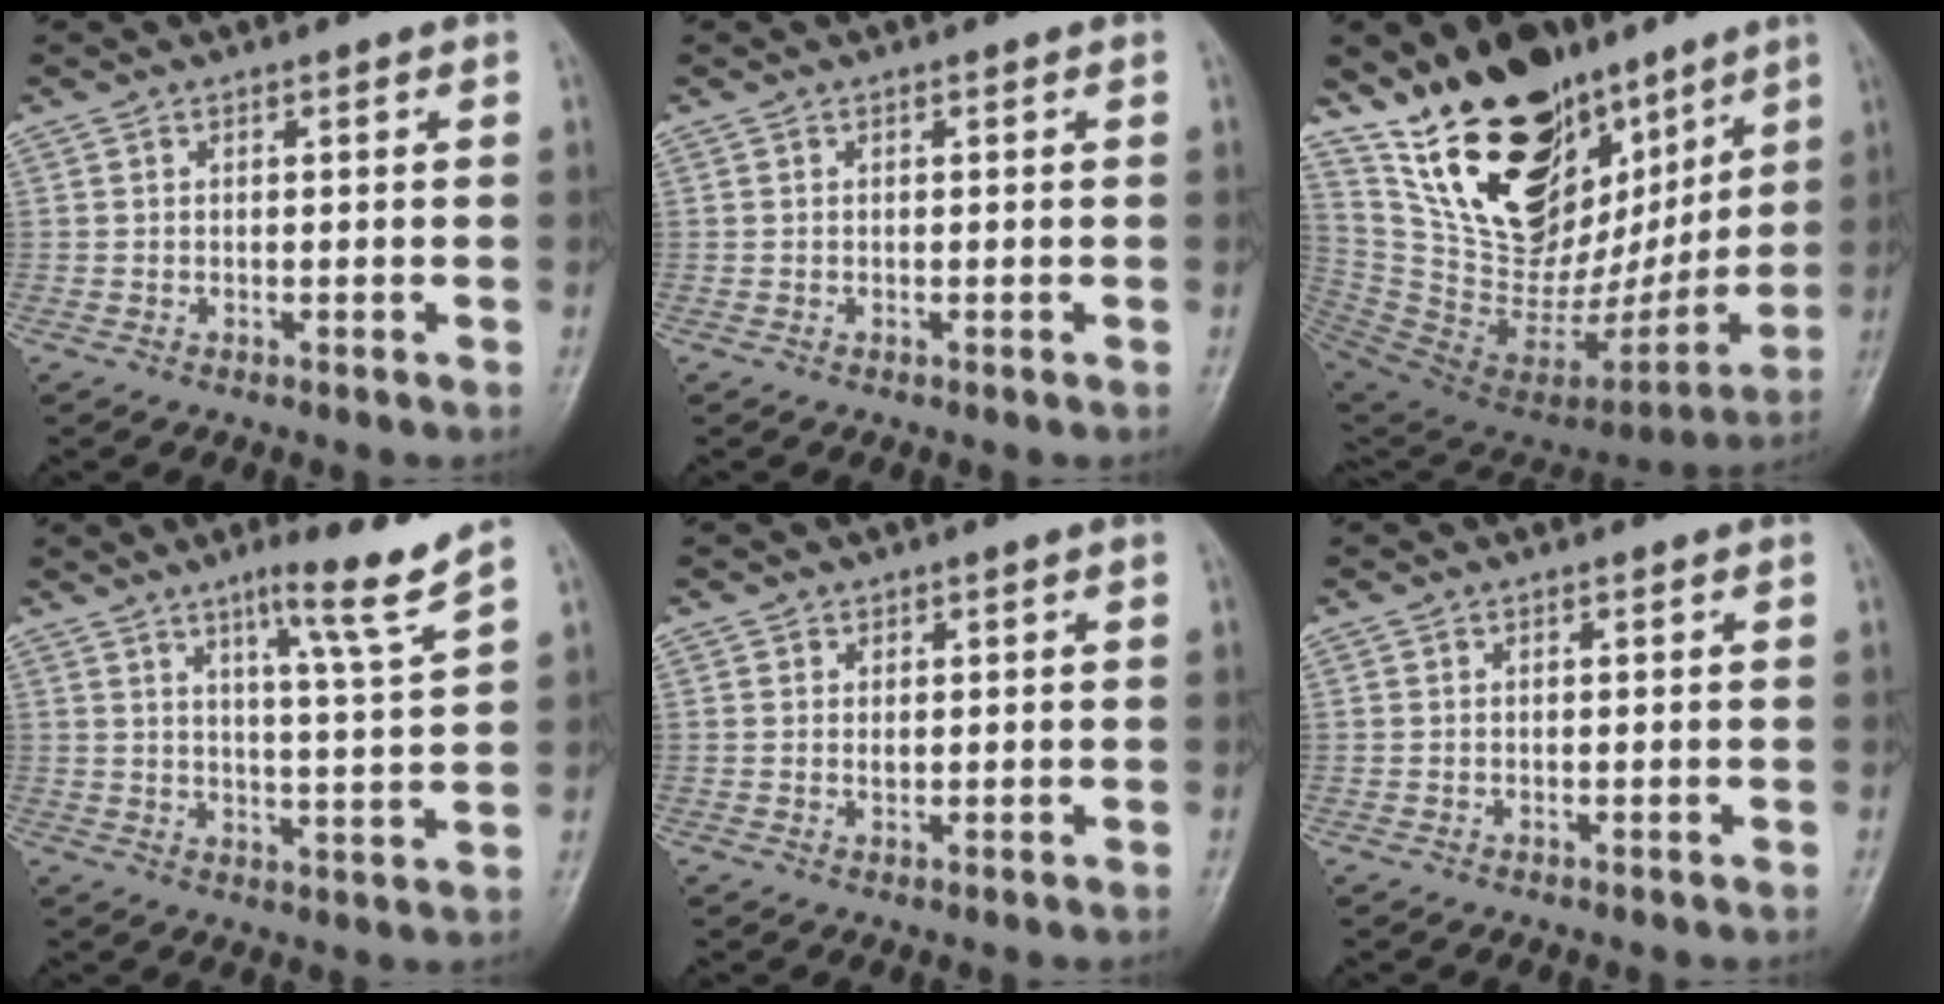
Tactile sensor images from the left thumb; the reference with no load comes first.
{"total": 0.0}
{"total": 31.1, "force": [16.8, 17.6, 19.5], "torque": [-0.268, -0.045, 0.299]}
{"total": 8.9, "force": [6.0, -1.1, 6.4], "torque": [-0.096, -0.048, 0.097]}
{"total": 1.2, "force": [0.4, 0.9, 0.7], "torque": [-0.005, 0.001, 0.007]}
{"total": 0.0}